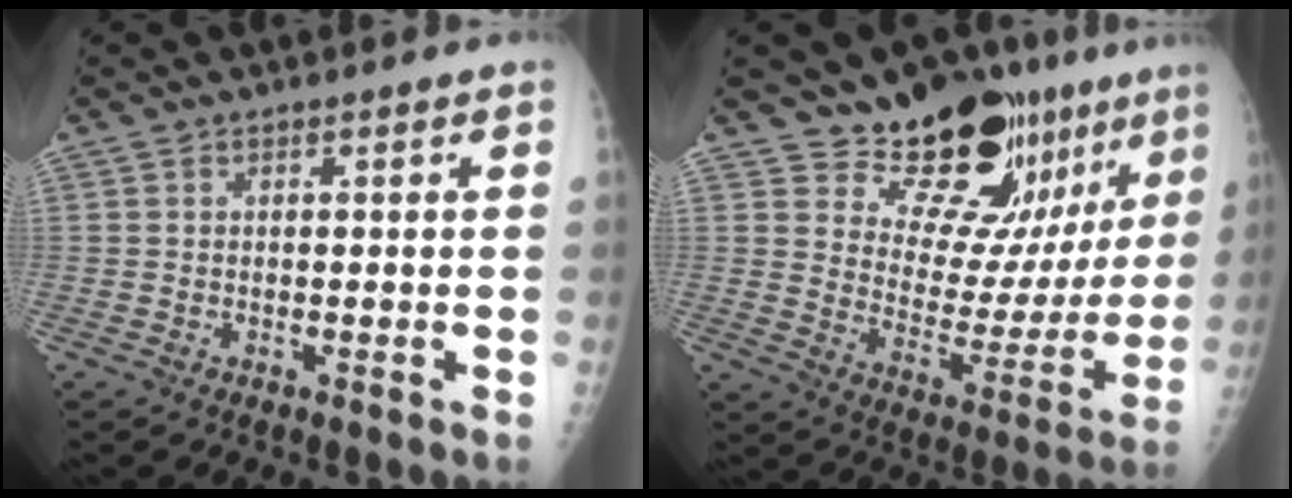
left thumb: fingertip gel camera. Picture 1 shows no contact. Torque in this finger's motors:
{"motor_torque": [0.21, 0.12, -0.18, -0.30, -0.01]}